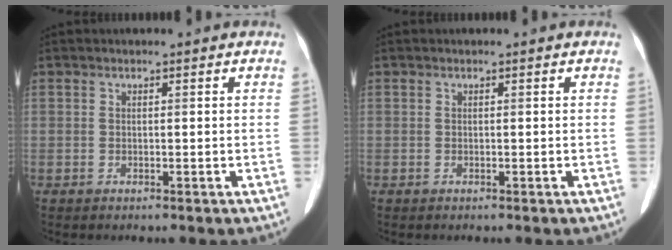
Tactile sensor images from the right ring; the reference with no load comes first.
{"total": 0.0}